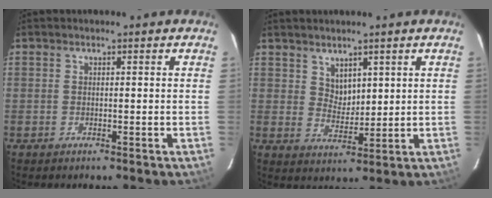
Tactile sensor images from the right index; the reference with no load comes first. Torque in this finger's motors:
{"motor_torque": [-0.19, -0.04, -0.06, 0.00]}